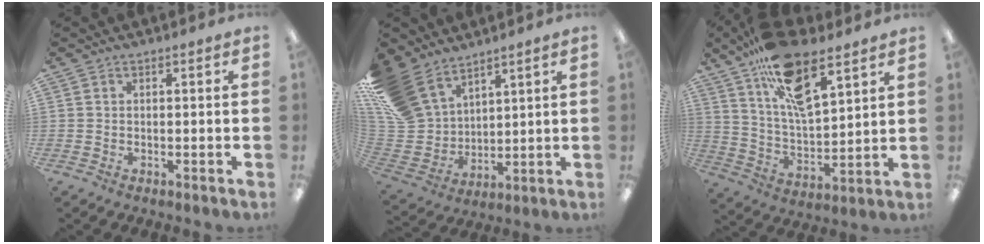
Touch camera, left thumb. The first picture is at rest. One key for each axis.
{"total": 16.8, "fx": 11.2, "fy": 11.2, "fz": 5.5, "tx": -0.163, "ty": -0.070, "tz": 0.221}
{"total": 17.4, "fx": 11.5, "fy": 6.6, "fz": 11.3, "tx": -0.202, "ty": -0.053, "tz": 0.201}